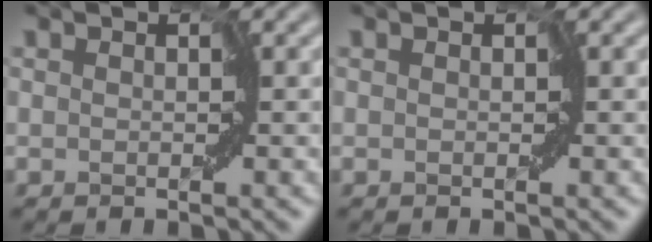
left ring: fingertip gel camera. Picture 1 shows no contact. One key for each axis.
{"total": 0.0}